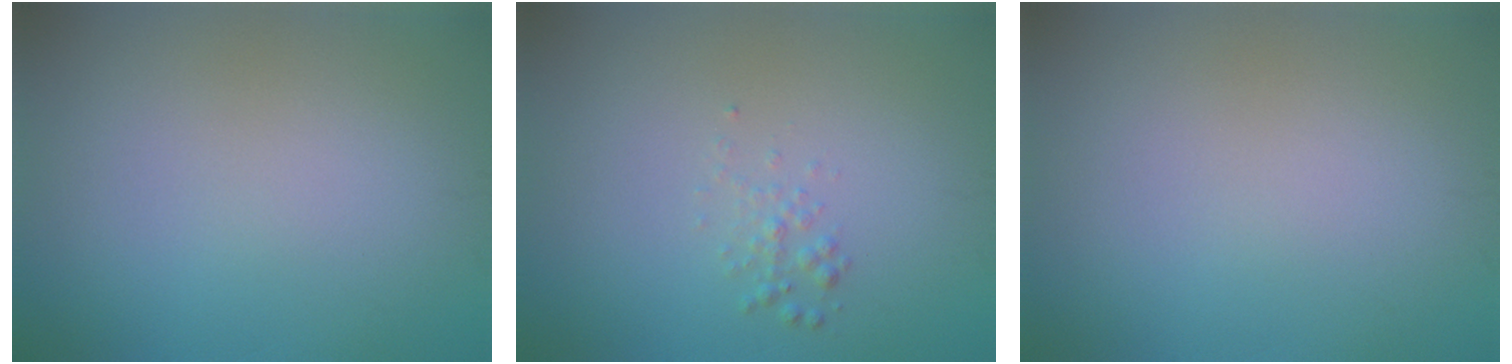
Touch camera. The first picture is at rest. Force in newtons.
{"total": 1.0, "press": 1.0, "slide": 0.0}
{"total": 0.0}